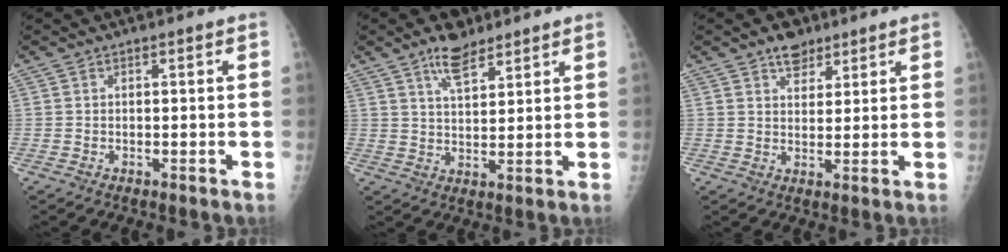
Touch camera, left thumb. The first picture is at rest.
{"total": 6.4, "force": [4.7, 2.6, 3.6], "torque": [-0.046, -0.028, 0.082]}
{"total": 4.8, "force": [3.4, 2.9, 1.9], "torque": [-0.005, -0.019, 0.054]}